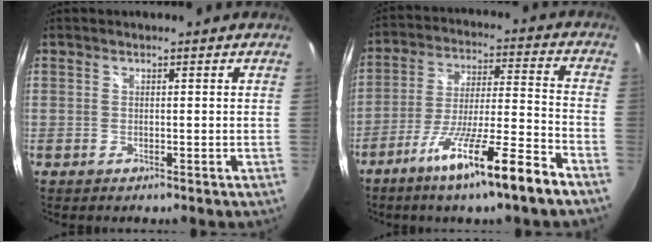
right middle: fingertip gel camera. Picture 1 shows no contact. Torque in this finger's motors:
{"motor_torque": [2.14, 0.00, 0.82, 0.17]}